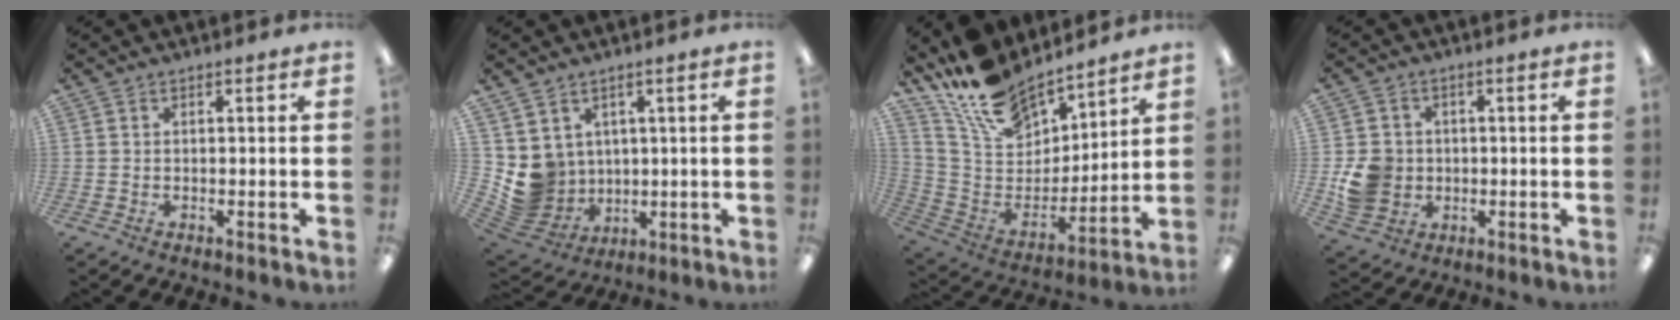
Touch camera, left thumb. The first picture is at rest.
{"total": 7.8, "force": [2.6, 7.3, 0.9], "torque": [-0.062, -0.032, 0.061]}
{"total": 16.9, "force": [14.5, 6.8, 5.4], "torque": [-0.138, -0.098, 0.270]}
{"total": 7.9, "force": [-0.5, 7.3, 2.8], "torque": [-0.065, 0.013, -0.005]}